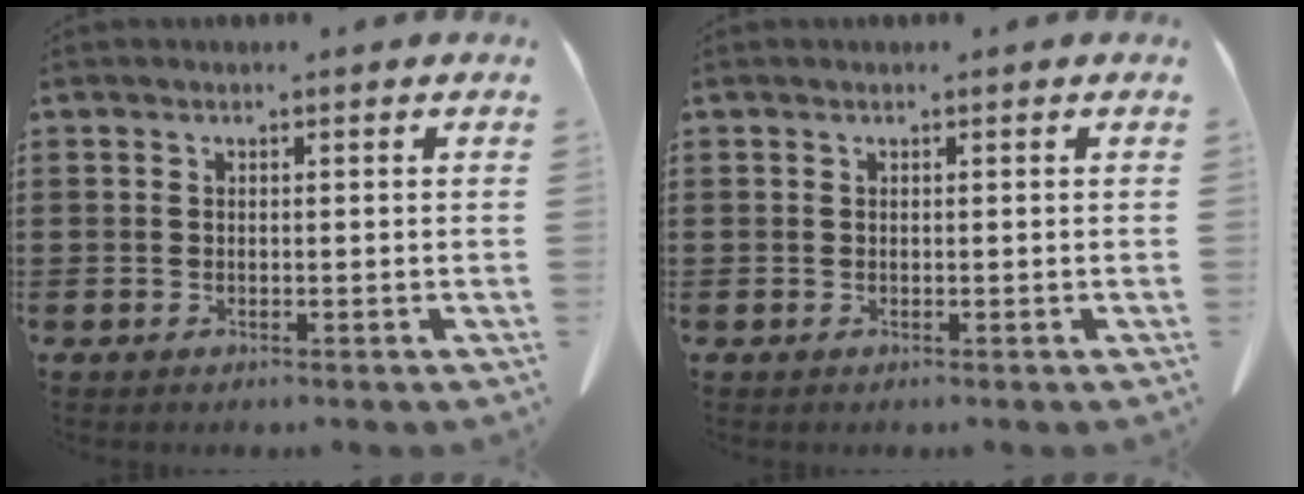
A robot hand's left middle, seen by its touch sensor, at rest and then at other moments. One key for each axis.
{"total": 0.0}